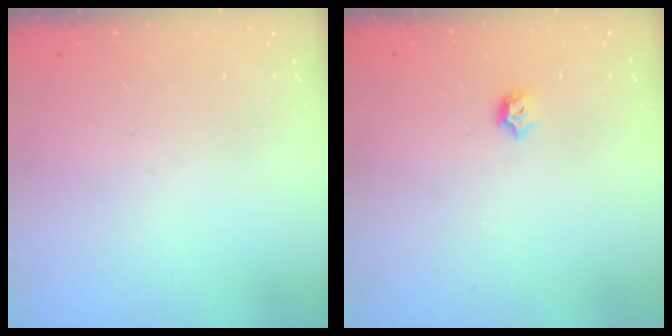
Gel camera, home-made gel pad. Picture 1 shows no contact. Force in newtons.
{"total": 4.9, "press": 4.8, "slide": 0.9}